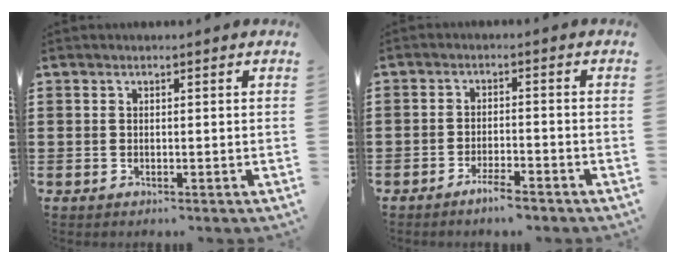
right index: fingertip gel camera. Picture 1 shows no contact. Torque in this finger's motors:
{"motor_torque": [2.14, 0.00, -0.19, -0.08]}